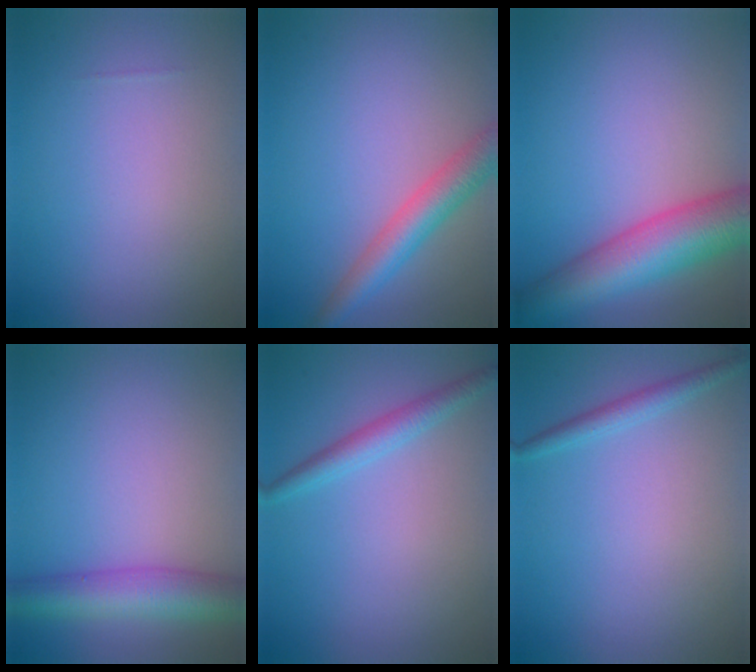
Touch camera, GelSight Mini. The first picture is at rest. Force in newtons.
{"total": 4.4, "press": 4.4, "slide": 0.1}
{"total": 8.9, "press": 8.9, "slide": 0.4}
{"total": 5.2, "press": 5.2, "slide": 0.1}
{"total": 2.2, "press": 2.2, "slide": 0.0}
{"total": 1.6, "press": 1.6, "slide": 0.1}